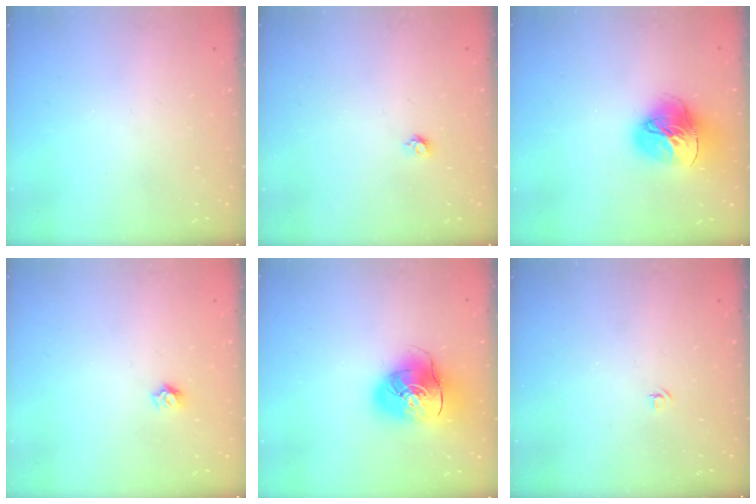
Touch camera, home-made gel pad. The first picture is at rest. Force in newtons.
{"total": 3.9, "press": 3.9, "slide": 0.3}
{"total": 16.9, "press": 16.8, "slide": 1.7}
{"total": 5.5, "press": 5.5, "slide": 0.5}
{"total": 14.1, "press": 13.9, "slide": 2.5}
{"total": 3.2, "press": 3.2, "slide": 0.4}